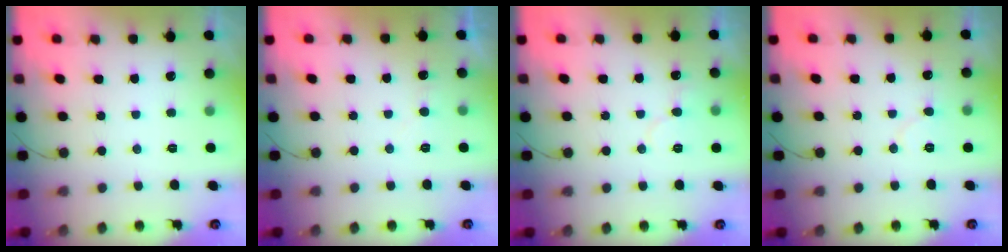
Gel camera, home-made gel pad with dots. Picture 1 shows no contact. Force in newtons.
{"total": 4.0, "press": 4.0, "slide": 0.5}
{"total": 5.3, "press": 5.3, "slide": 0.5}
{"total": 5.9, "press": 5.9, "slide": 0.6}